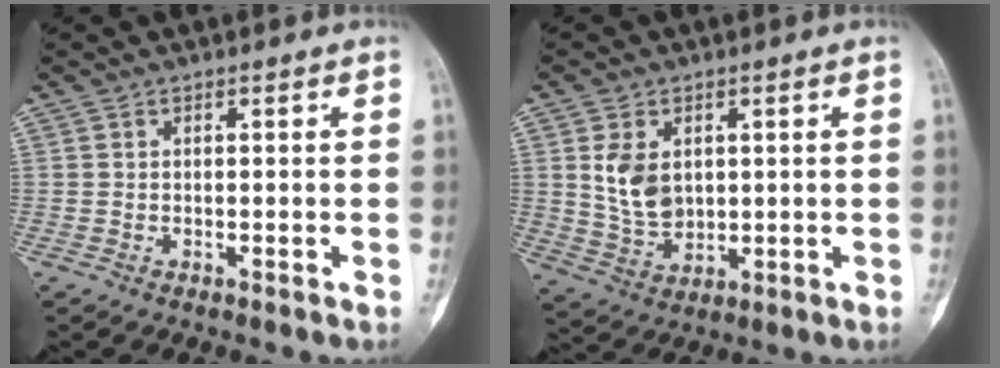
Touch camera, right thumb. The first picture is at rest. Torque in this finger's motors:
{"motor_torque": [-0.47, 0.91, 0.67, 0.02, 0.07]}